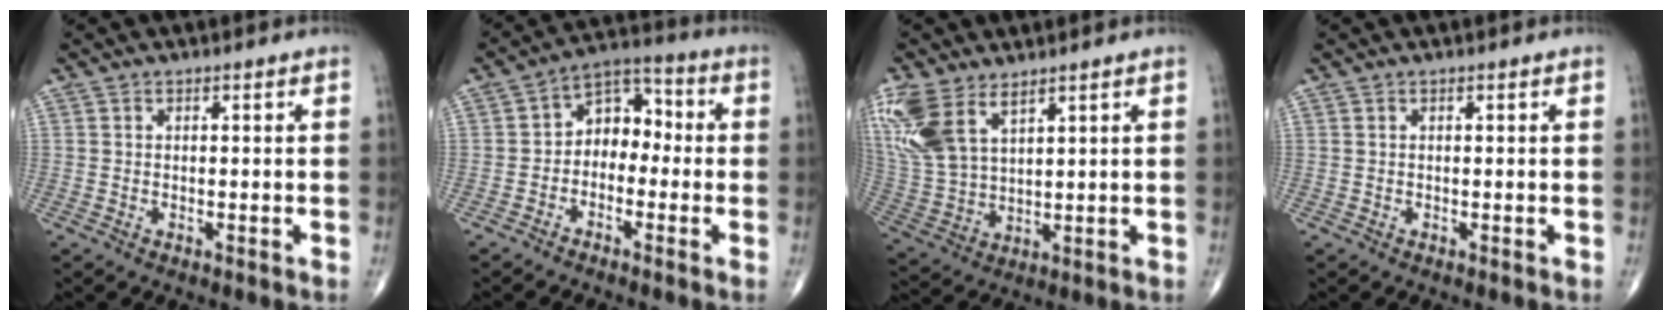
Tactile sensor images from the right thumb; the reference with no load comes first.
{"total": 7.8, "force": [-1.3, 5.7, 5.1], "torque": [-0.041, 0.042, -0.043]}
{"total": 13.1, "force": [7.5, 6.6, 8.4], "torque": [-0.189, -0.019, 0.167]}
{"total": 0.0}